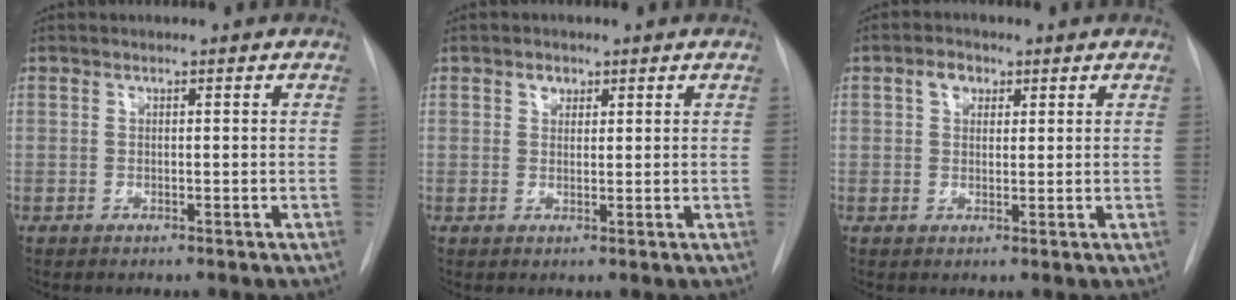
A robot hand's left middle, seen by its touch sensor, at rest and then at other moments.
{"total": 1.7, "force": [0.9, 1.2, 0.6], "torque": [-0.007, 0.002, 0.014]}
{"total": 2.8, "force": [1.3, 2.0, 1.5], "torque": [-0.028, 0.011, 0.022]}